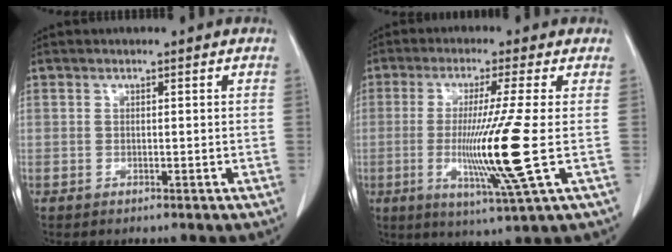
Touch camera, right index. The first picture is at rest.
{"total": 11.8, "force": [-1.6, -2.2, 11.5], "torque": [-0.220, -0.033, -0.026]}